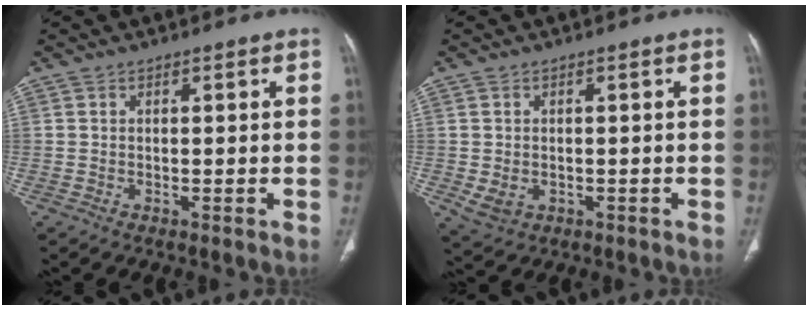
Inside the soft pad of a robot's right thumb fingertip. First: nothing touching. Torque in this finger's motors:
{"motor_torque": [1.79, 1.06, 0.01, -0.35, -0.02]}